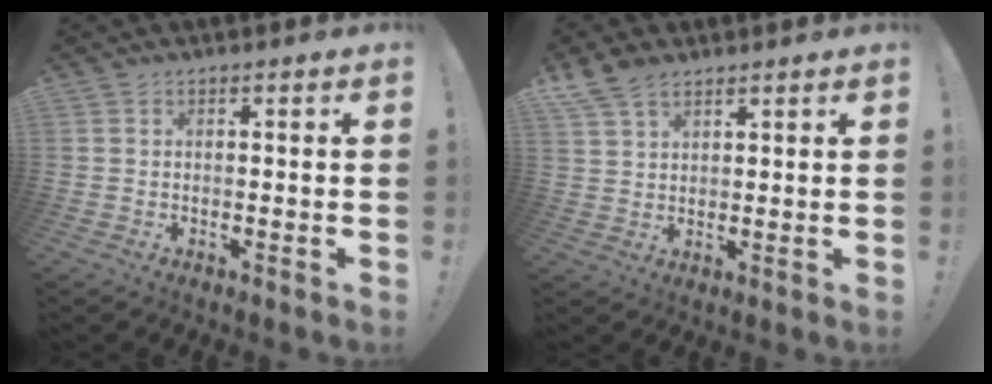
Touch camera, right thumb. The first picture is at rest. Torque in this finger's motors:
{"motor_torque": [-0.09, 0.13, 0.21, -0.03, 0.03]}